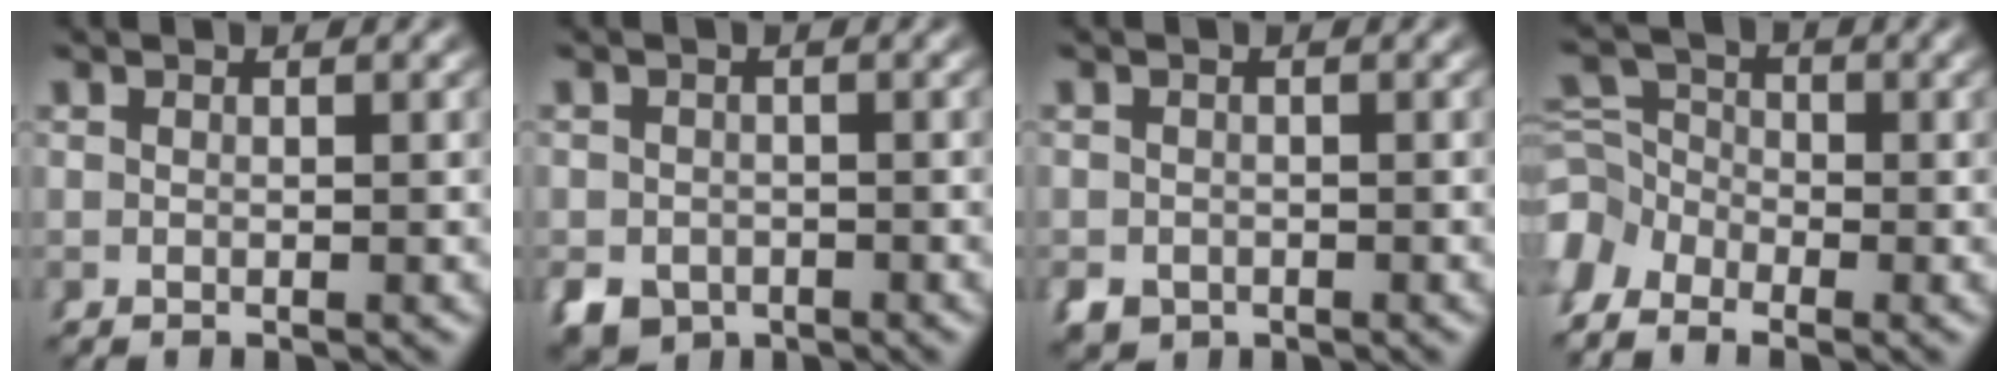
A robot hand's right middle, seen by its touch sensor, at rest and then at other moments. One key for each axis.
{"total": 4.6, "fx": -3.1, "fy": 3.1, "fz": 1.4, "tx": -0.022, "ty": -0.035, "tz": -0.039}
{"total": 2.8, "fx": -1.9, "fy": 2.0, "fz": 0.7, "tx": -0.011, "ty": -0.028, "tz": -0.018}
{"total": 5.4, "fx": -2.0, "fy": 4.6, "fz": 2.1, "tx": -0.039, "ty": -0.025, "tz": -0.035}